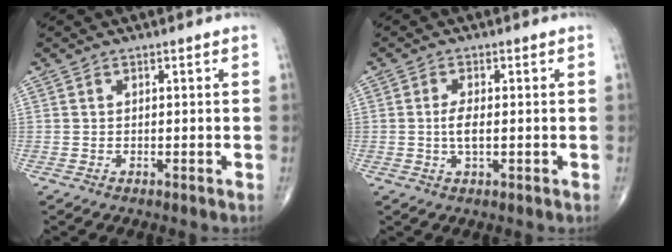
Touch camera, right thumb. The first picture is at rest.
{"total": 3.2, "force": [-0.2, 1.1, 3.0], "torque": [-0.061, -0.002, -0.007]}